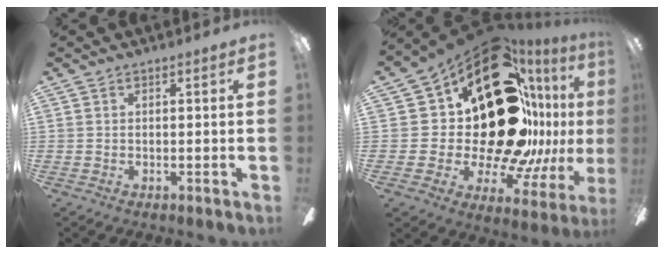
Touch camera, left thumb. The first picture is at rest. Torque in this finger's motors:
{"motor_torque": [1.73, 3.28, 2.35, -0.42, 0.20]}